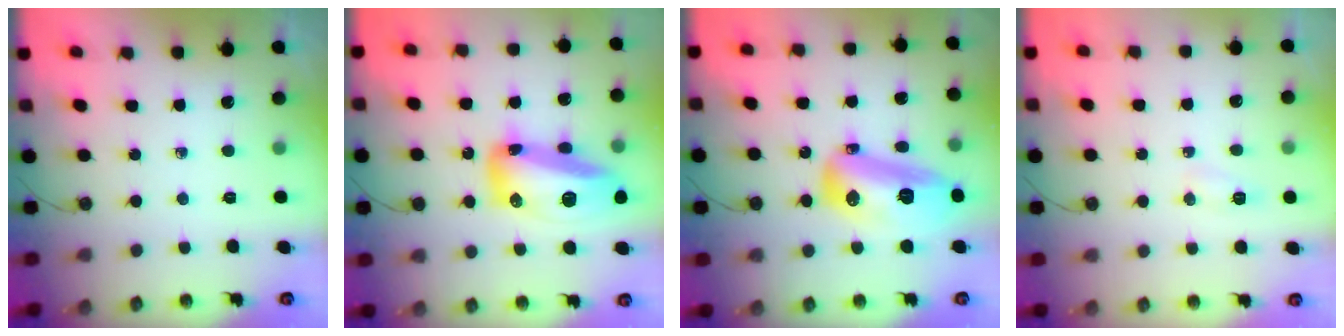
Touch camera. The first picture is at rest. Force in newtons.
{"total": 18.6, "press": 18.5, "slide": 1.8}
{"total": 17.4, "press": 17.1, "slide": 3.1}
{"total": 4.9, "press": 4.8, "slide": 0.5}